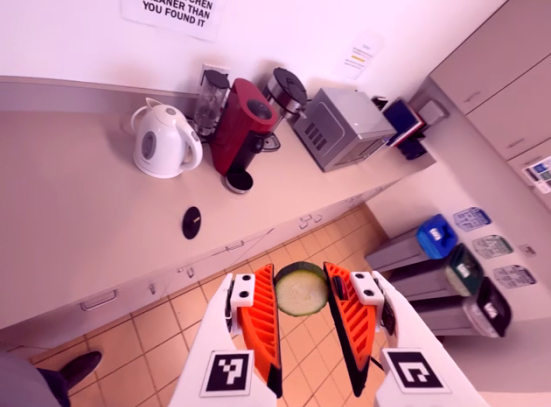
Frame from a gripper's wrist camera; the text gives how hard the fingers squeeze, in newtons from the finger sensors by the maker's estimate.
{"total": 9.6, "left": 9.6, "right": 9.6}